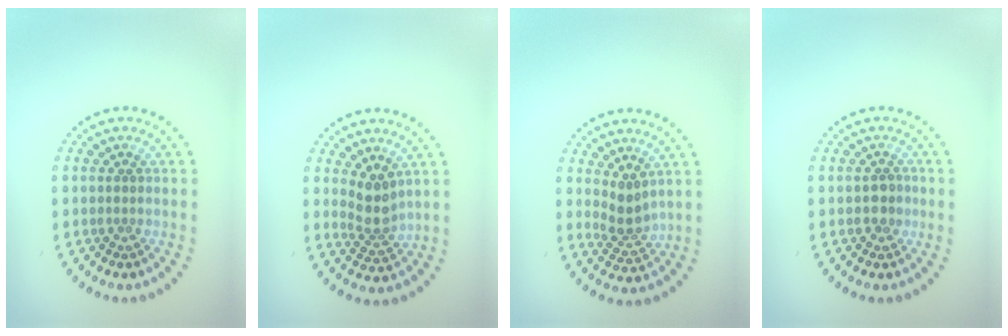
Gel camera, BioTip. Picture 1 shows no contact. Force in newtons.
{"total": 2.6, "press": 2.0, "slide": 1.6}
{"total": 2.3, "press": 1.9, "slide": 1.3}
{"total": 1.3, "press": 1.2, "slide": 0.5}